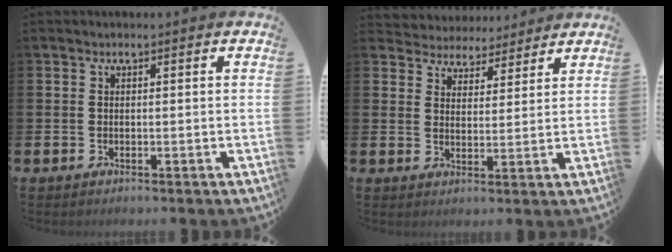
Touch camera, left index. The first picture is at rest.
{"total": 4.2, "force": [4.0, 1.3, -0.8], "torque": [-0.012, -0.026, 0.070]}